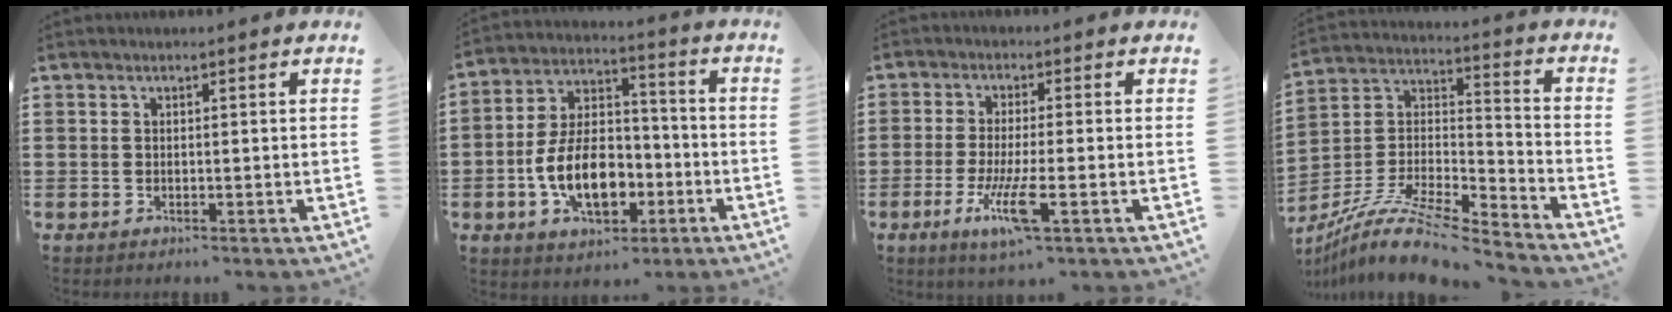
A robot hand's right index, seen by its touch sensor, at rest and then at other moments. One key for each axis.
{"total": 11.4, "fx": -3.6, "fy": 6.6, "fz": 8.6, "tx": -0.175, "ty": 0.005, "tz": -0.065}
{"total": 7.6, "fx": -3.0, "fy": 0.8, "fz": 6.9, "tx": -0.144, "ty": -0.022, "tz": -0.056}
{"total": 11.9, "fx": -9.6, "fy": 2.2, "fz": 6.6, "tx": -0.132, "ty": 0.015, "tz": -0.187}